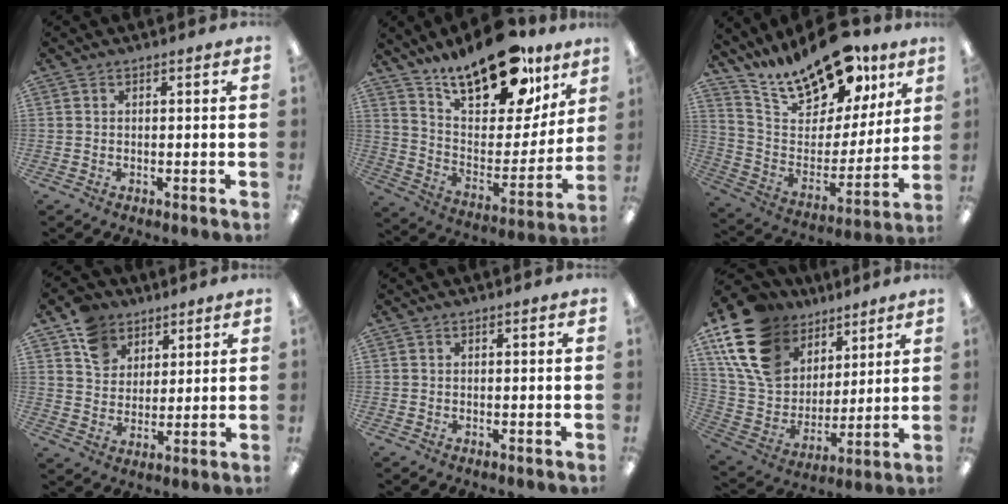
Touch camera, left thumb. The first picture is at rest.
{"total": 23.9, "force": [18.5, 9.2, 11.9], "torque": [-0.175, -0.119, 0.320]}
{"total": 21.4, "force": [17.2, 8.6, 9.4], "torque": [-0.173, -0.112, 0.304]}
{"total": 10.2, "force": [6.7, 7.4, 2.3], "torque": [-0.051, -0.028, 0.130]}
{"total": 0.0}
{"total": 20.4, "force": [11.2, 13.9, 9.8], "torque": [-0.211, -0.045, 0.213]}